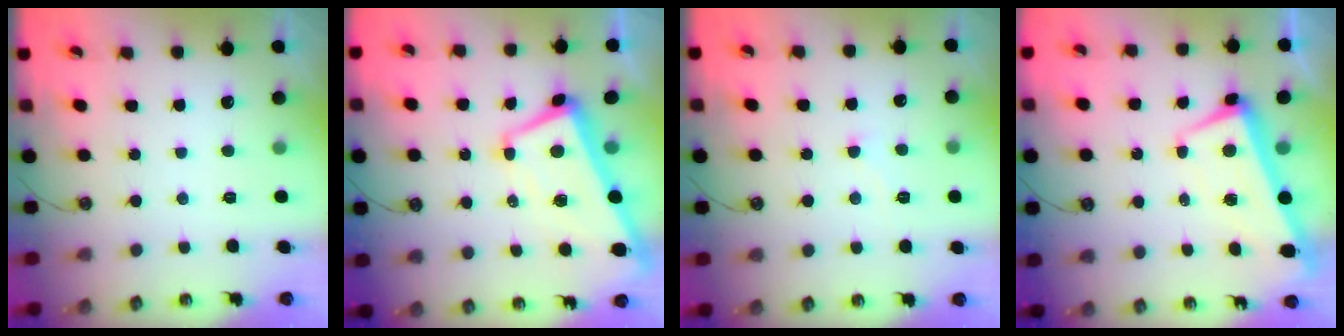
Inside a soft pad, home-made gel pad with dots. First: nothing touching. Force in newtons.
{"total": 5.2, "press": 5.1, "slide": 1.0}
{"total": 3.9, "press": 3.9, "slide": 0.4}
{"total": 2.5, "press": 2.5, "slide": 0.4}